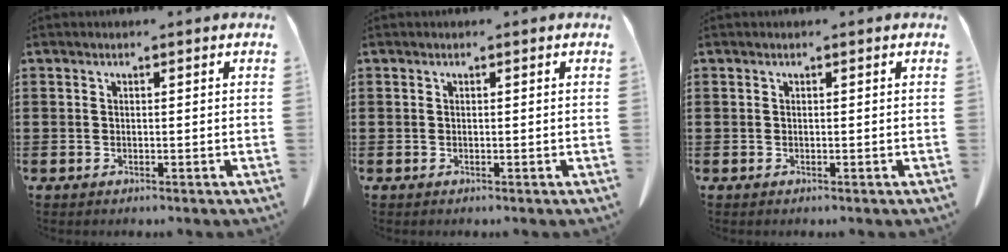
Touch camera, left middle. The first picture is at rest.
{"total": 0.0}
{"total": 0.0}